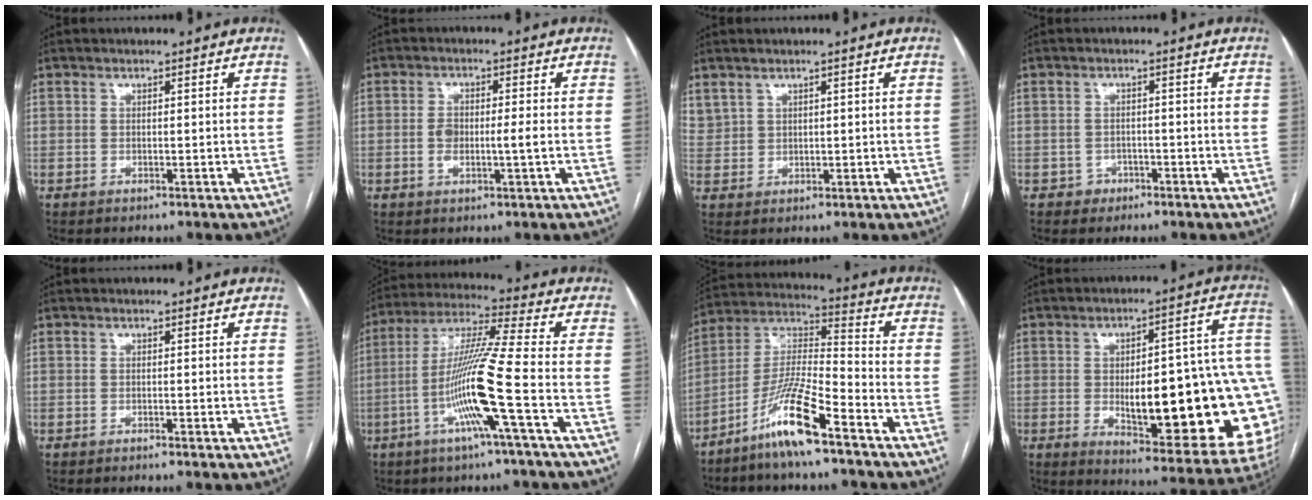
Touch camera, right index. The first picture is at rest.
{"total": 4.2, "force": [-0.5, 1.1, 4.0], "torque": [-0.084, 0.006, -0.007]}
{"total": 3.3, "force": [2.3, 2.1, 0.9], "torque": [-0.021, 0.009, 0.059]}
{"total": 2.2, "force": [-1.2, 1.8, 0.0], "torque": [0.010, 0.011, -0.019]}
{"total": 0.7, "force": [-0.6, -0.1, 0.3], "torque": [-0.008, 0.000, -0.009]}
{"total": 13.6, "force": [-4.4, -1.6, 12.8], "torque": [-0.251, -0.003, -0.092]}
{"total": 12.1, "force": [-8.0, 0.7, 9.1], "torque": [-0.184, -0.011, -0.158]}
{"total": 27.2, "force": [-3.3, 7.2, 26.1], "torque": [-0.253, 0.027, -0.024]}